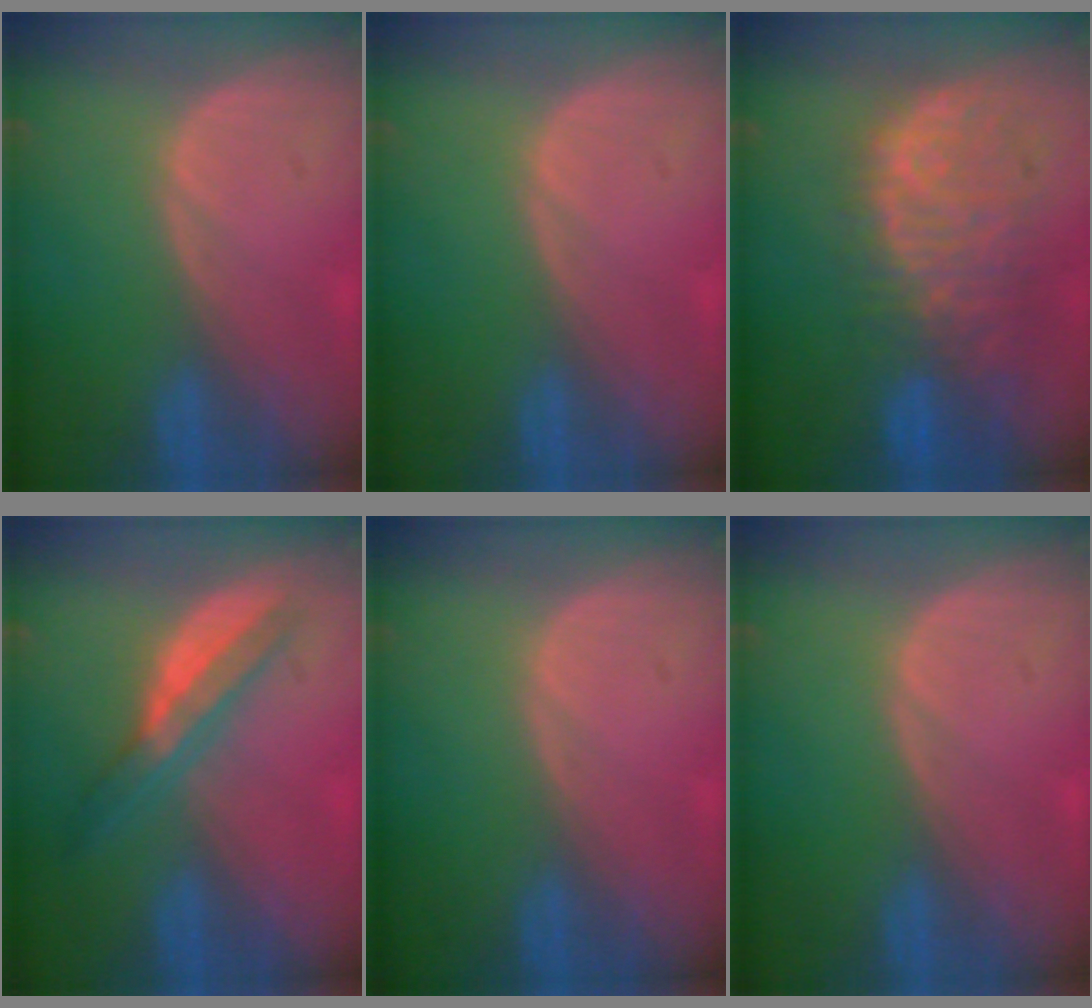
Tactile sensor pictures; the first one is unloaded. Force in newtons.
{"total": 0.0}
{"total": 11.0, "press": 9.6, "slide": 5.4}
{"total": 5.6, "press": 5.3, "slide": 2.0}
{"total": 0.0}
{"total": 0.0}